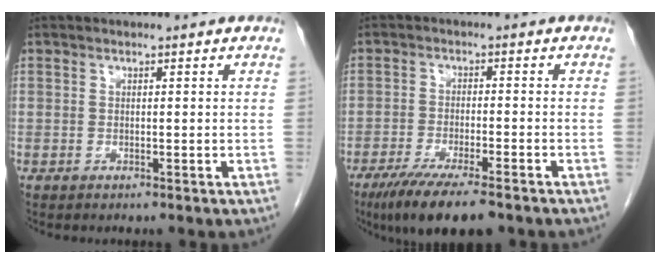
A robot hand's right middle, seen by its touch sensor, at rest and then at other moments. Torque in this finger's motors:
{"motor_torque": [1.20, -0.94, 0.19, 0.10]}